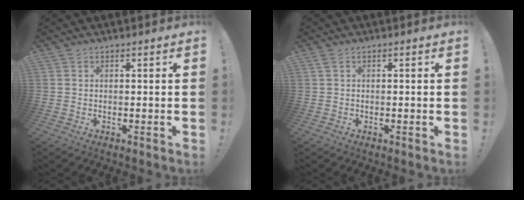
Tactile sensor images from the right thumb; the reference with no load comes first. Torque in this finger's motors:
{"motor_torque": [-0.12, -0.13, 0.00, 0.01, 0.00]}